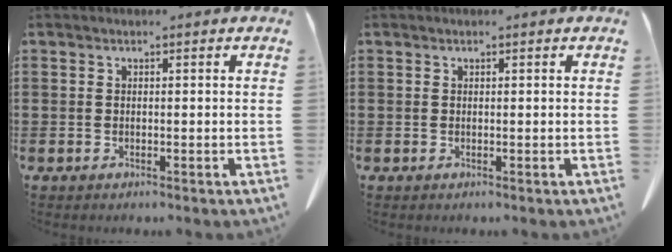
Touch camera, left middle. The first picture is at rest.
{"total": 0.0}